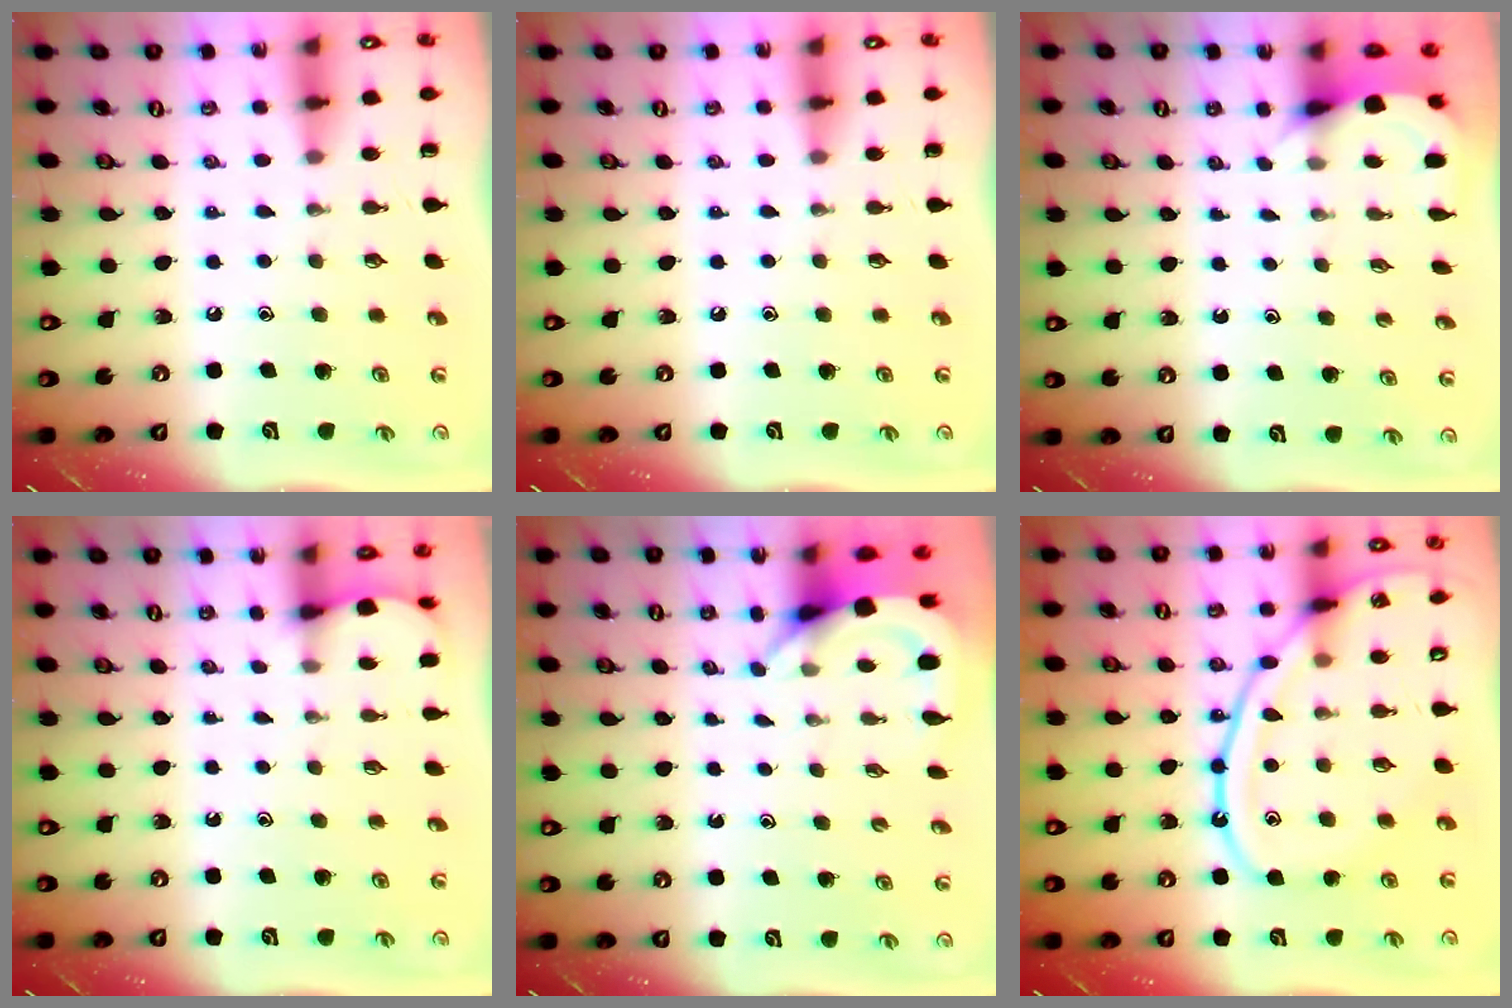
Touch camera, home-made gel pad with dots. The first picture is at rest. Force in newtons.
{"total": 0.0}
{"total": 3.6, "press": 3.6, "slide": 0.3}
{"total": 1.9, "press": 1.9, "slide": 0.2}
{"total": 3.9, "press": 3.9, "slide": 0.2}
{"total": 17.6, "press": 17.5, "slide": 1.9}